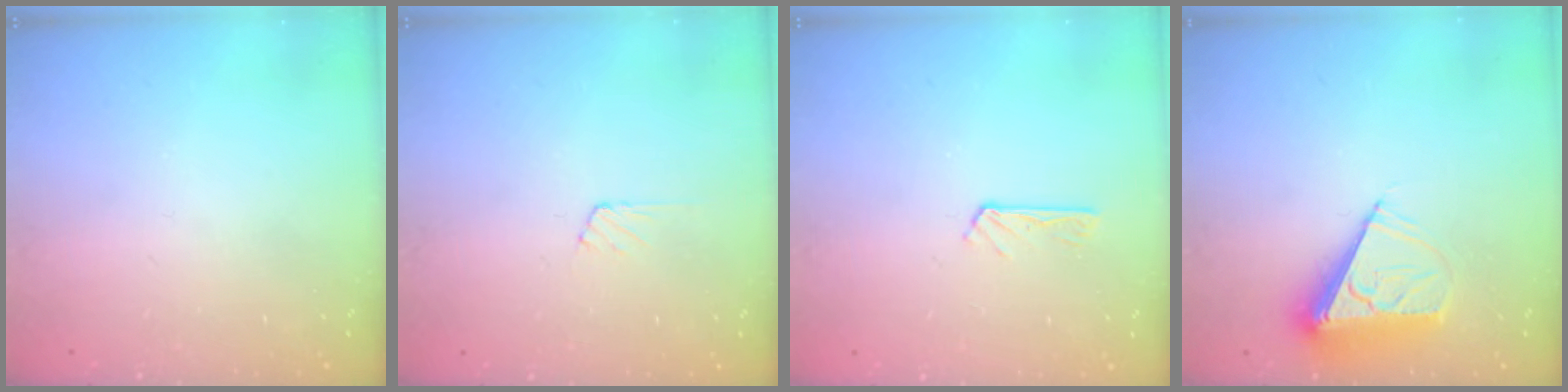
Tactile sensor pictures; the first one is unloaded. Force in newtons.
{"total": 5.4, "press": 5.4, "slide": 0.6}
{"total": 2.9, "press": 2.9, "slide": 0.3}
{"total": 9.0, "press": 9.0, "slide": 0.4}